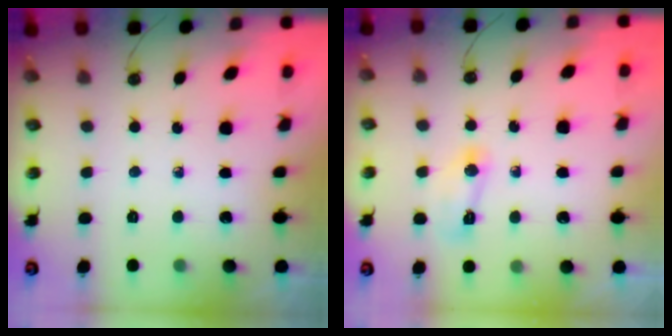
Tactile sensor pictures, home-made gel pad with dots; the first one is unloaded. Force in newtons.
{"total": 5.5, "press": 5.4, "slide": 0.7}